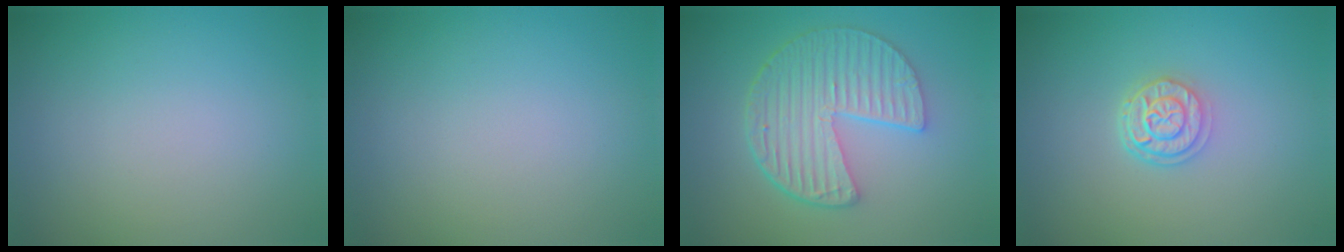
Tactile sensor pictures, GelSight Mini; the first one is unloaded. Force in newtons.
{"total": 0.0}
{"total": 6.3, "press": 4.6, "slide": 4.4}
{"total": 2.7, "press": 2.2, "slide": 1.5}